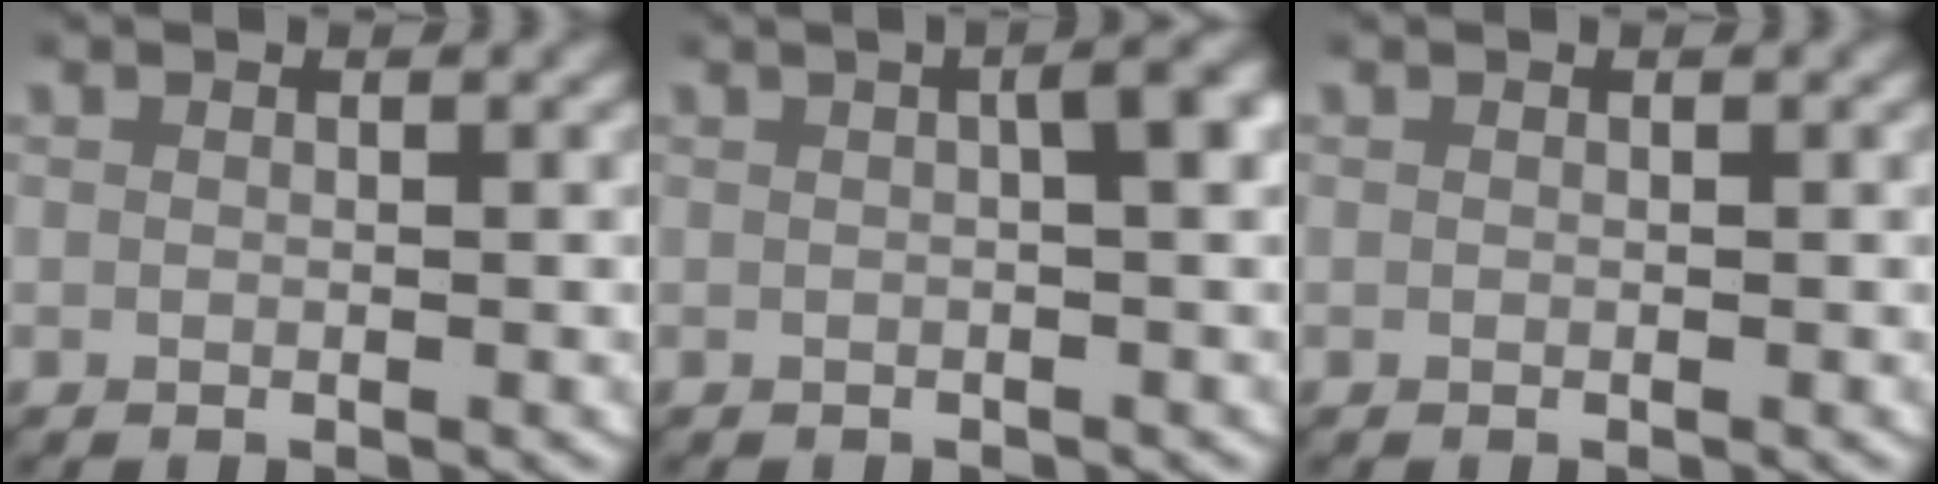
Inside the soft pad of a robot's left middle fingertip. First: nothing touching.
{"total": 4.4, "force": [1.0, 1.3, 4.1], "torque": [-0.041, 0.024, 0.007]}
{"total": 0.0}